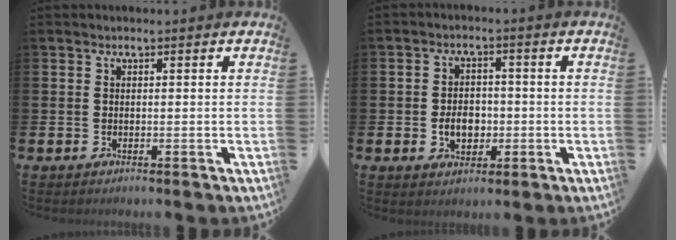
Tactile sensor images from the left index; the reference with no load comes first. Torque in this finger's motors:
{"motor_torque": [0.91, 0.15, 0.13, 0.06]}